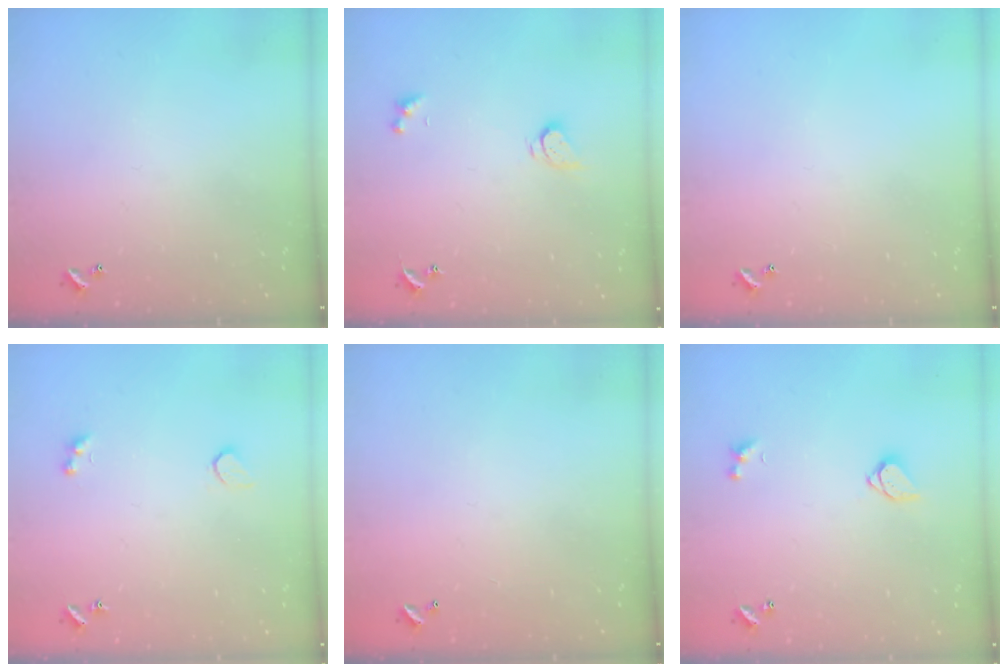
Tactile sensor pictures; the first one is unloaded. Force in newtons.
{"total": 2.7, "press": 2.7, "slide": 0.3}
{"total": 0.0}
{"total": 2.6, "press": 2.2, "slide": 1.2}
{"total": 3.0, "press": 3.0, "slide": 0.1}
{"total": 1.6, "press": 1.5, "slide": 0.3}